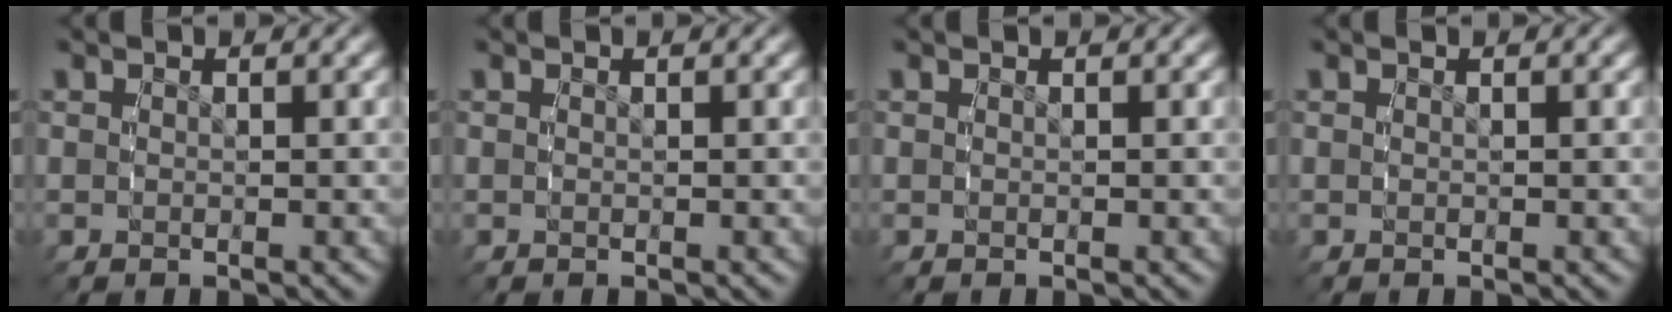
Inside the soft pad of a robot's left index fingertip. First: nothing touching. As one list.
[{"total": 0.0}, {"total": 0.0}, {"total": 0.0}]